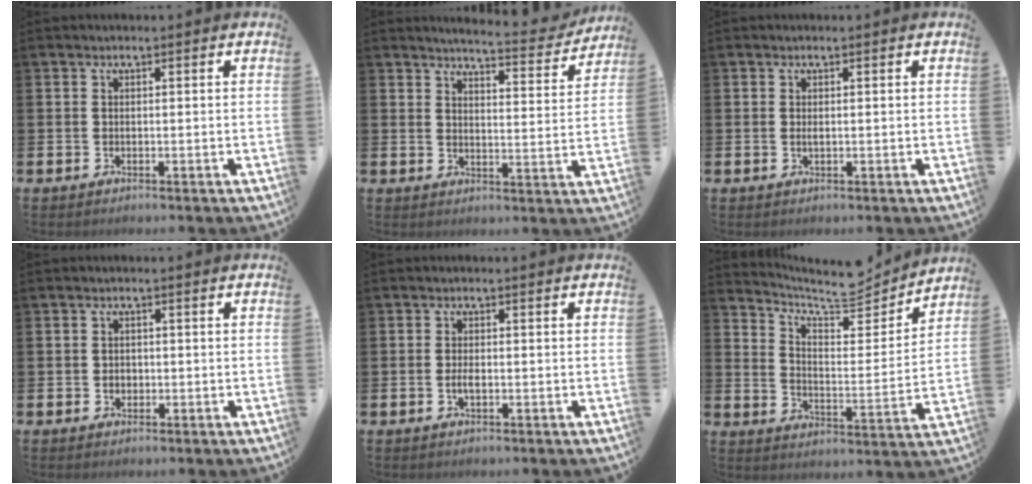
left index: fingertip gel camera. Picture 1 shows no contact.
{"total": 5.0, "force": [4.9, 0.2, 0.9], "torque": [-0.025, -0.041, 0.081]}
{"total": 0.6, "force": [0.1, 0.2, 0.6], "torque": [-0.008, 0.000, 0.001]}
{"total": 1.4, "force": [-0.1, 1.2, 0.7], "torque": [-0.003, 0.004, -0.008]}
{"total": 1.7, "force": [-0.3, 0.7, 1.5], "torque": [-0.023, -0.002, -0.007]}
{"total": 7.5, "force": [6.9, 1.9, 2.4], "torque": [-0.067, -0.054, 0.114]}